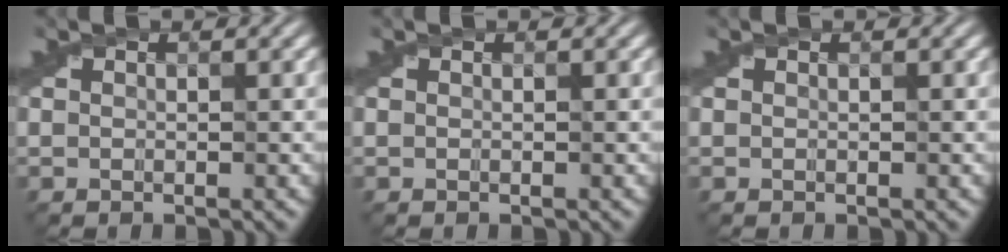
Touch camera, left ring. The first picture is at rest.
{"total": 0.0}
{"total": 0.0}